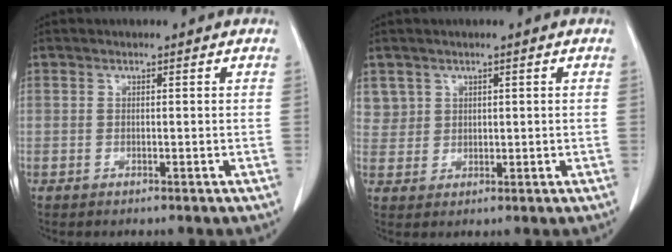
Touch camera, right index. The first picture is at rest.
{"total": 3.3, "force": [1.9, 2.7, -0.3], "torque": [0.023, 0.006, 0.037]}